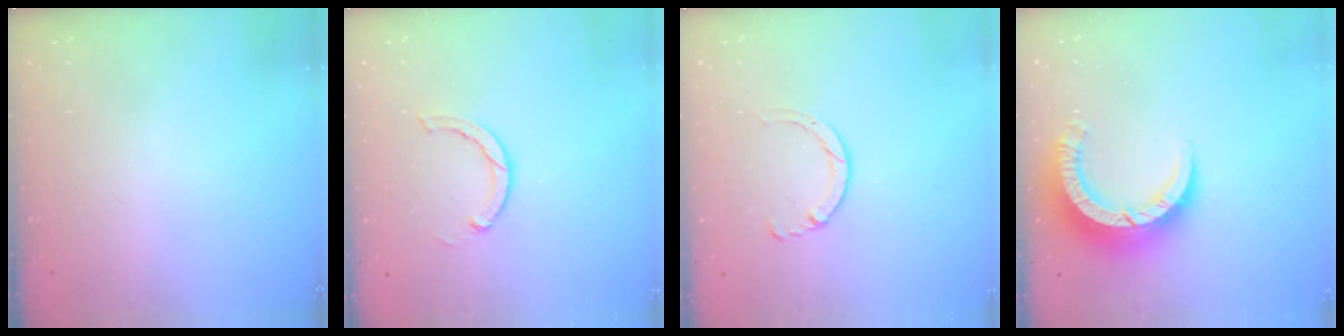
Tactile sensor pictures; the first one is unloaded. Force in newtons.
{"total": 3.0, "press": 3.0, "slide": 0.1}
{"total": 2.9, "press": 2.8, "slide": 0.4}
{"total": 9.3, "press": 9.2, "slide": 1.1}